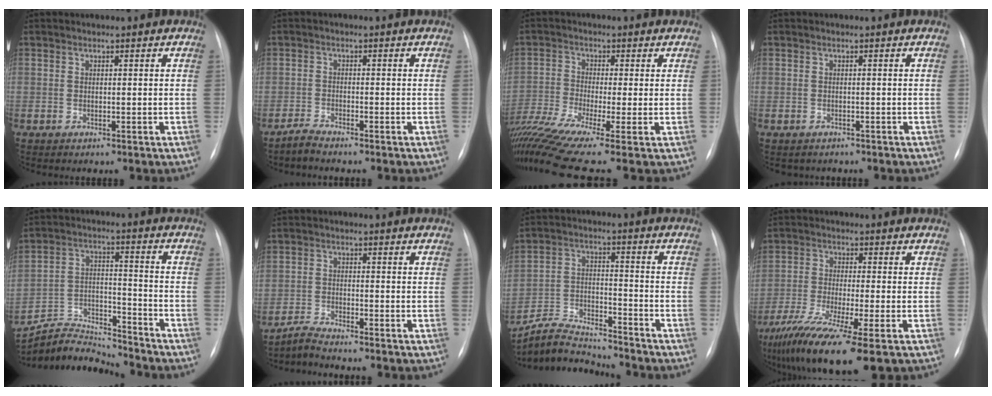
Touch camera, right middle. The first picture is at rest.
{"total": 2.0, "force": [-1.9, -0.2, 0.5], "torque": [-0.018, -0.007, -0.041]}
{"total": 15.2, "force": [-10.2, 1.2, 11.1], "torque": [-0.286, -0.024, -0.190]}
{"total": 1.5, "force": [-1.3, 0.9, 0.0], "torque": [-0.006, 0.001, -0.015]}
{"total": 11.1, "force": [-11.1, 0.5, -0.4], "torque": [0.000, 0.029, -0.205]}
{"total": 2.6, "force": [-2.6, -0.6, 0.1], "torque": [-0.006, -0.015, -0.054]}
{"total": 9.7, "force": [-9.7, 0.8, 0.6], "torque": [-0.022, 0.013, -0.179]}
{"total": 13.5, "force": [-8.4, 0.8, 10.5], "torque": [-0.191, -0.039, -0.144]}